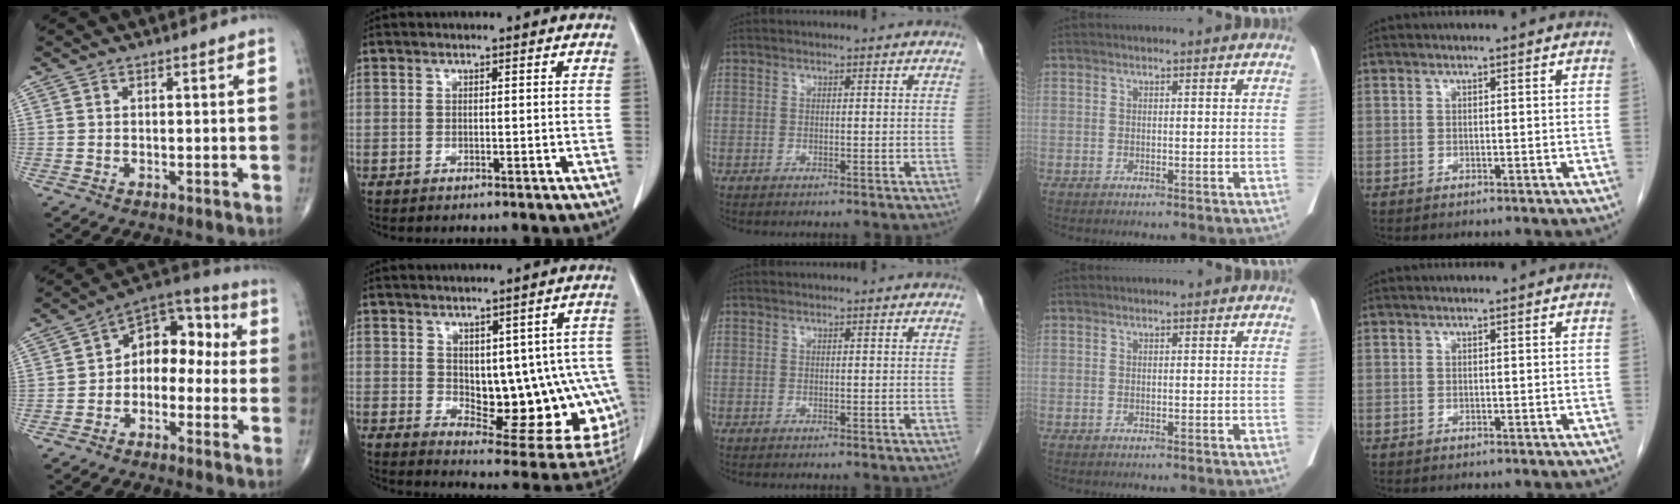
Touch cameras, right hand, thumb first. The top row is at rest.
{"thumb": {"total": 11.0, "force": [-0.8, 7.7, 7.9], "torque": [-0.073, 0.050, -0.037]}, "index": {"total": 16.0, "force": [-1.0, 7.8, 13.9], "torque": [-0.130, 0.007, 0.012]}}